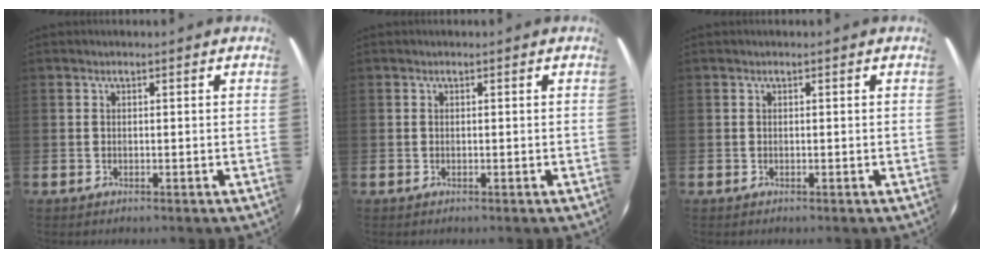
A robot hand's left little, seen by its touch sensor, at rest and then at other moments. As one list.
[{"total": 0.0}, {"total": 0.0}]